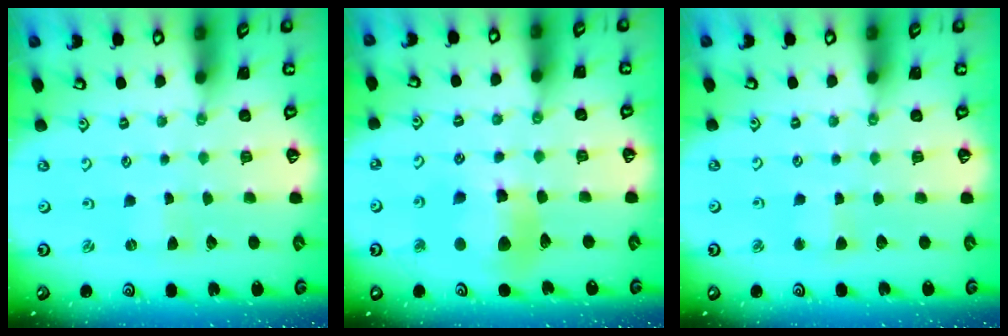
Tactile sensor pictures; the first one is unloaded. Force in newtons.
{"total": 11.5, "press": 11.4, "slide": 1.3}
{"total": 2.7, "press": 2.6, "slide": 0.3}